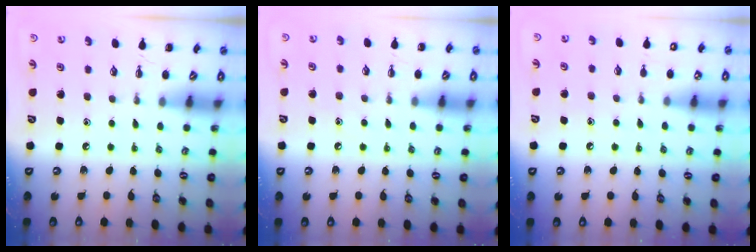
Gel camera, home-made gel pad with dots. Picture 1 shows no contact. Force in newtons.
{"total": 5.6, "press": 5.4, "slide": 1.6}
{"total": 6.6, "press": 6.4, "slide": 1.6}